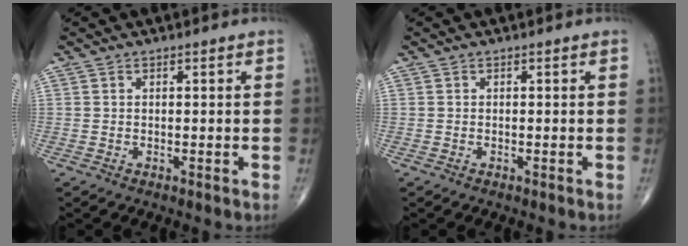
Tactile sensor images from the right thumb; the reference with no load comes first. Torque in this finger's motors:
{"motor_torque": [-0.23, 0.09, 0.45, 0.06, -0.01]}